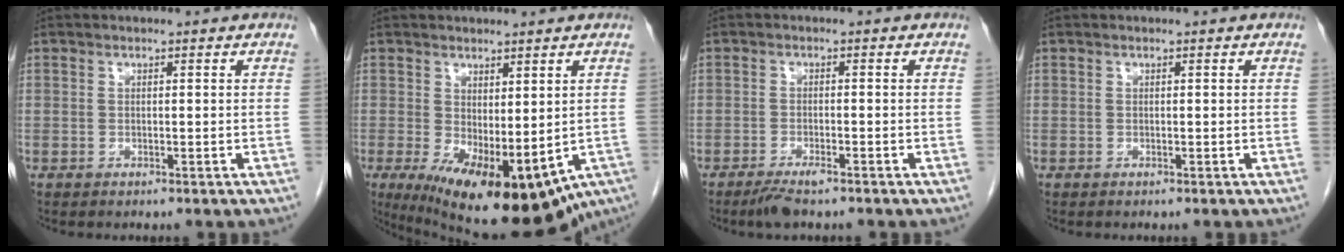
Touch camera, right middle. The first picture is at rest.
{"total": 20.0, "force": [-9.8, 7.9, 15.5], "torque": [-0.245, -0.048, -0.113]}
{"total": 3.2, "force": [-2.3, 0.6, 2.1], "torque": [-0.044, -0.005, -0.041]}
{"total": 0.0}